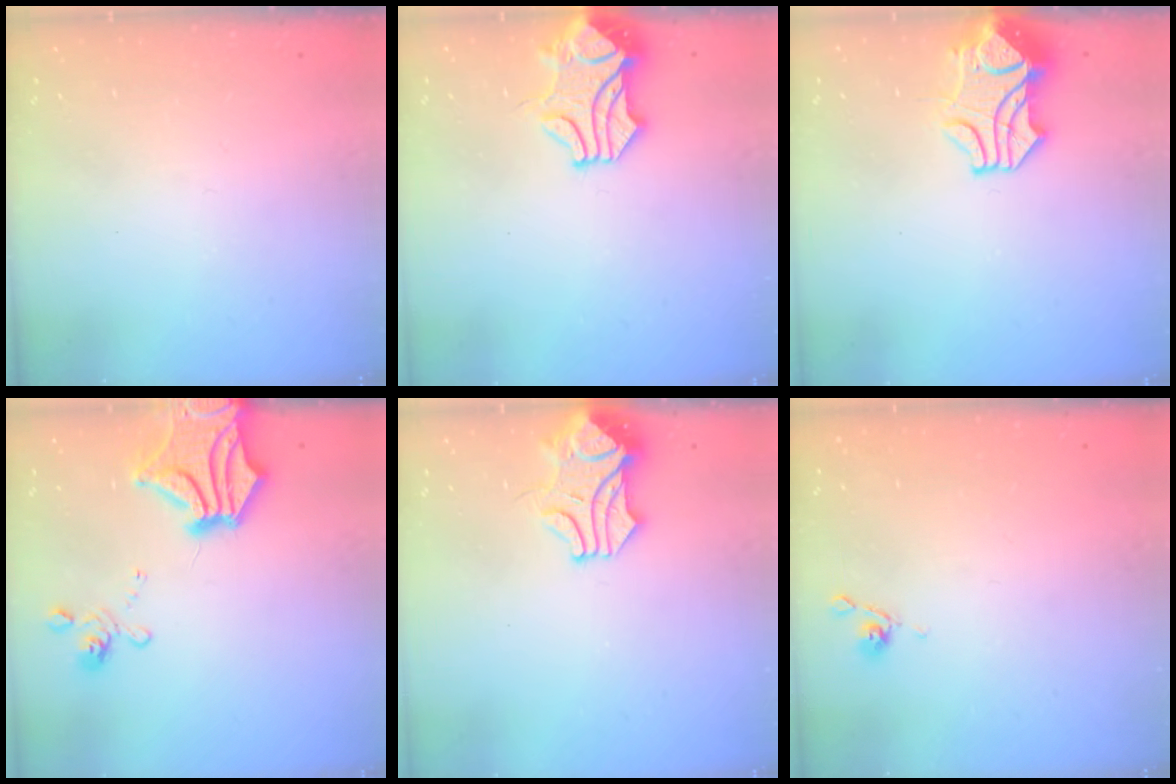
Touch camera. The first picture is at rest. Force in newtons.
{"total": 1.5, "press": 1.5, "slide": 0.2}
{"total": 2.2, "press": 1.9, "slide": 1.1}
{"total": 6.2, "press": 5.4, "slide": 3.1}
{"total": 1.4, "press": 1.3, "slide": 0.5}
{"total": 5.1, "press": 5.1, "slide": 0.3}